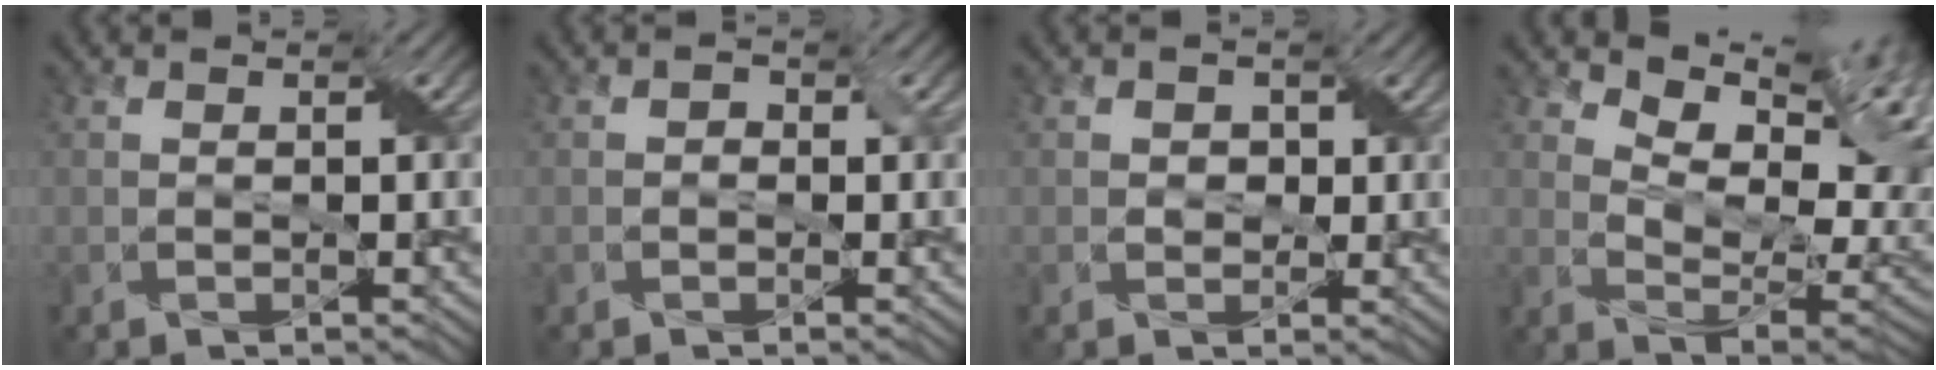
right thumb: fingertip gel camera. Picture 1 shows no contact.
{"total": 1.0, "force": [-0.2, 0.9, 0.4], "torque": [-0.006, -0.001, -0.009]}
{"total": 1.7, "force": [0.2, 1.6, 0.6], "torque": [-0.013, -0.002, -0.004]}
{"total": 12.0, "force": [6.6, 5.4, 8.5], "torque": [-0.139, 0.009, 0.110]}